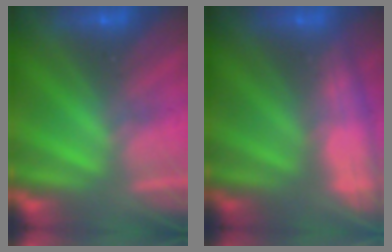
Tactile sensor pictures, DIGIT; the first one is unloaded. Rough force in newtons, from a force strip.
{"total": 2.7}